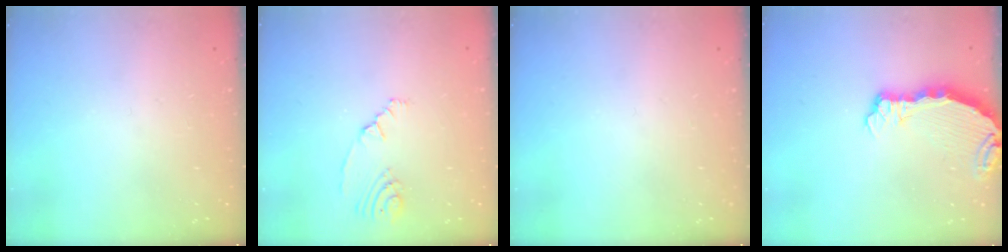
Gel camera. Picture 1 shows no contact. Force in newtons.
{"total": 3.6, "press": 2.9, "slide": 2.2}
{"total": 0.0}
{"total": 5.5, "press": 5.4, "slide": 1.0}